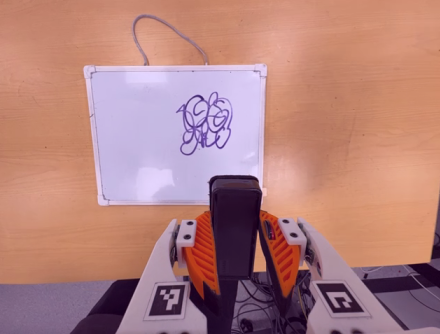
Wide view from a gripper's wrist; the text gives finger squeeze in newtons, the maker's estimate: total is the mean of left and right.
{"total": 4.5, "left": 2.9, "right": 6.1}